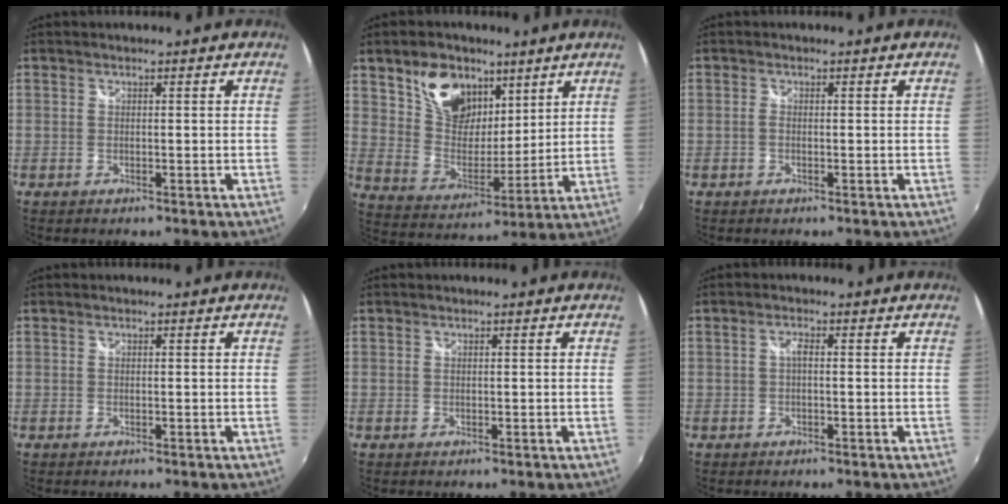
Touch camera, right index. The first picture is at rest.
{"total": 13.8, "force": [8.1, 8.9, 6.8], "torque": [-0.133, 0.018, 0.159]}
{"total": 0.7, "force": [-0.2, 0.3, 0.6], "torque": [-0.015, 0.001, -0.006]}
{"total": 0.0}
{"total": 0.0}
{"total": 1.3, "force": [-0.2, 0.4, 1.2], "torque": [-0.023, 0.005, -0.005]}